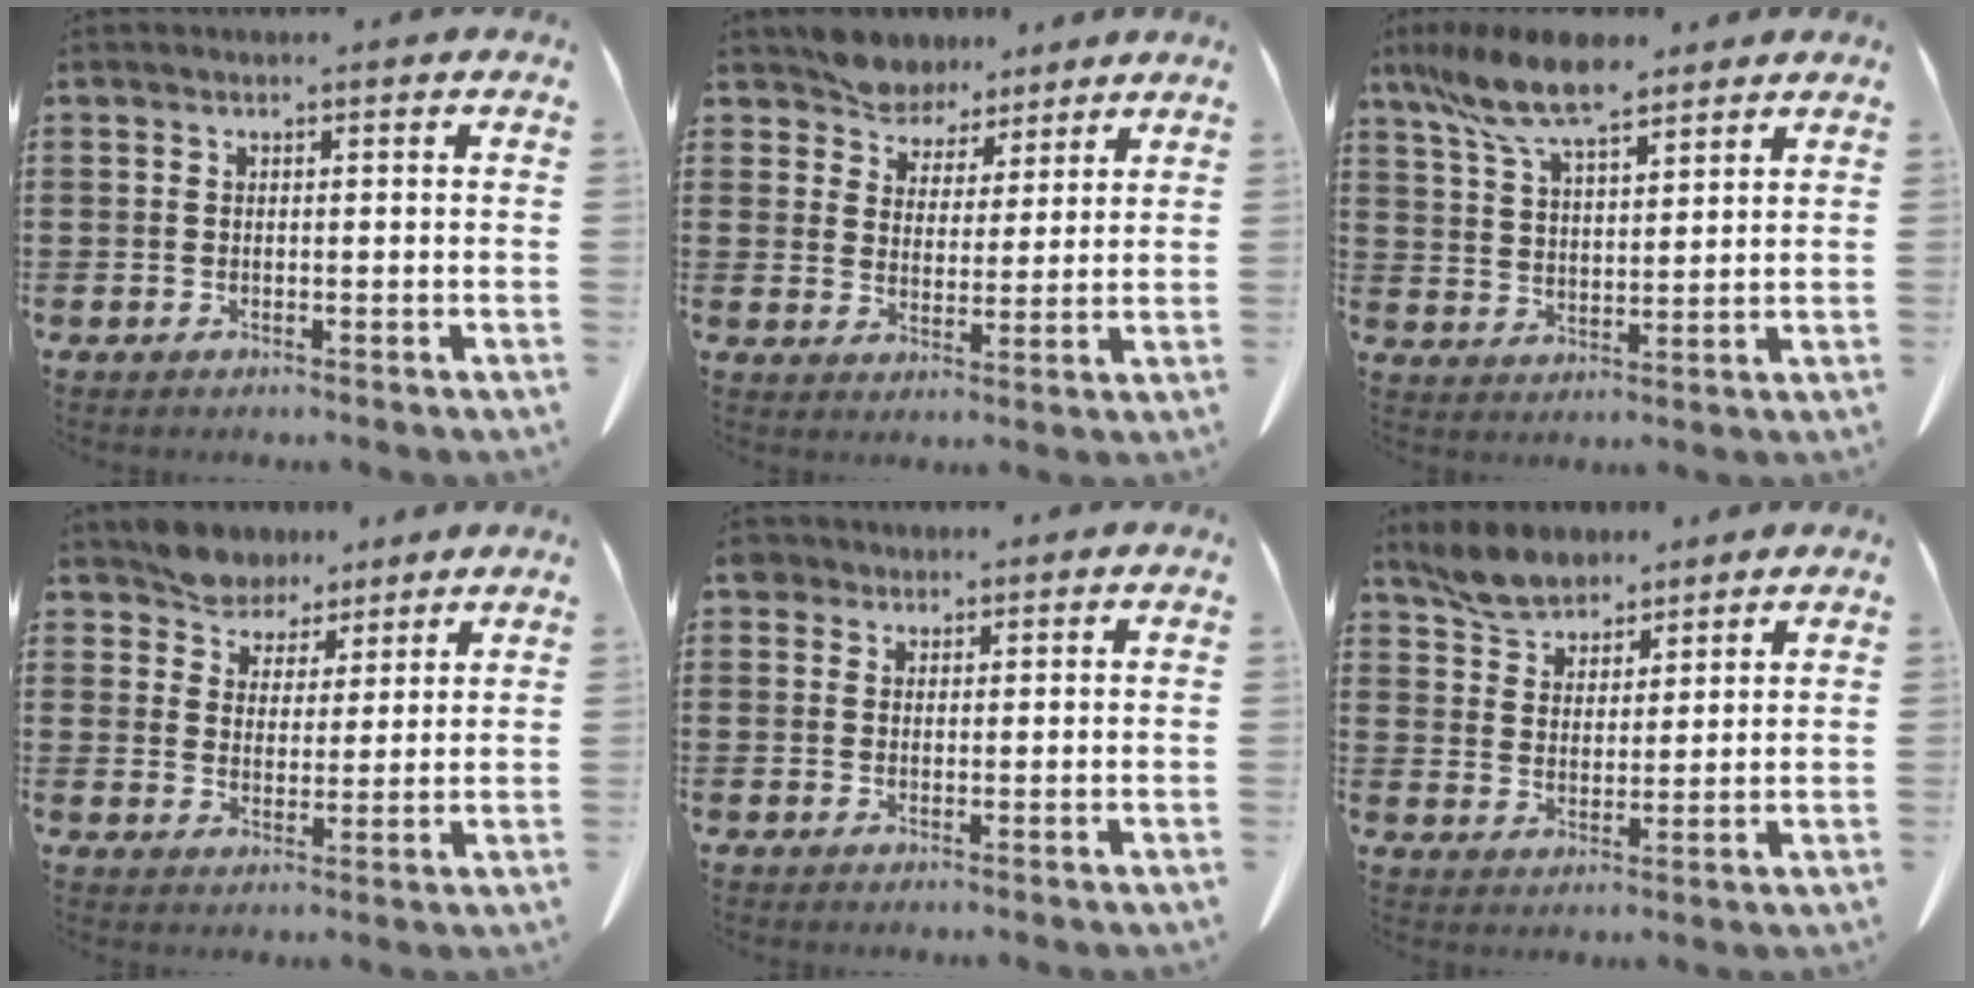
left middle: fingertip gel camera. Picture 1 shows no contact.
{"total": 5.9, "force": [5.5, 2.1, -0.2], "torque": [-0.027, -0.025, 0.106]}
{"total": 10.6, "force": [8.2, 2.8, 6.0], "torque": [-0.139, -0.015, 0.152]}
{"total": 5.7, "force": [5.2, 2.3, 0.2], "torque": [-0.029, -0.014, 0.102]}
{"total": 1.9, "force": [1.5, 1.2, 0.3], "torque": [-0.013, 0.005, 0.029]}
{"total": 5.8, "force": [5.3, 2.1, 1.2], "torque": [-0.047, -0.008, 0.101]}